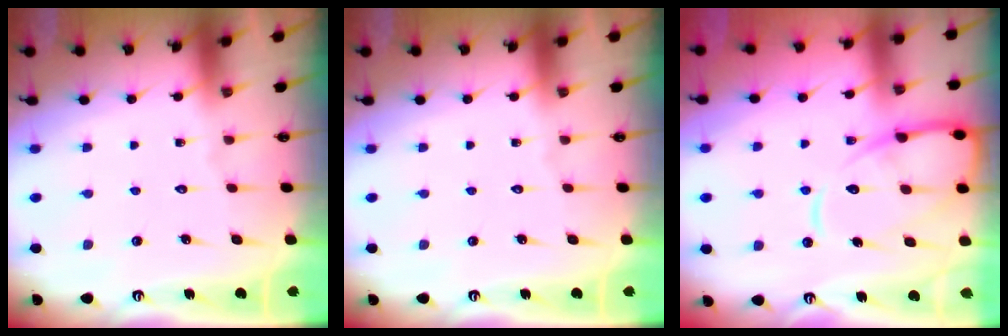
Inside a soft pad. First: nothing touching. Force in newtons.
{"total": 0.0}
{"total": 12.7, "press": 12.6, "slide": 1.1}